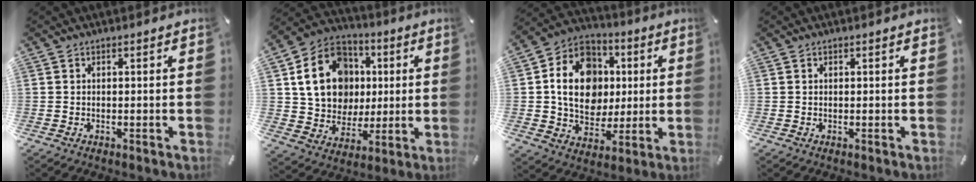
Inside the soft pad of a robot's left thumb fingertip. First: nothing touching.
{"total": 18.4, "force": [3.4, 15.5, 9.3], "torque": [-0.160, 0.006, 0.073]}
{"total": 16.3, "force": [1.3, 13.7, 8.8], "torque": [-0.157, 0.011, 0.028]}
{"total": 0.0}